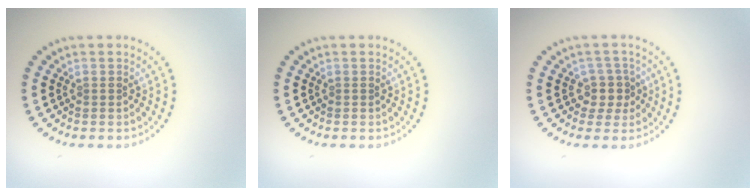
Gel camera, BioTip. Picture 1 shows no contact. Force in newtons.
{"total": 0.0}
{"total": 2.1, "press": 1.7, "slide": 1.3}